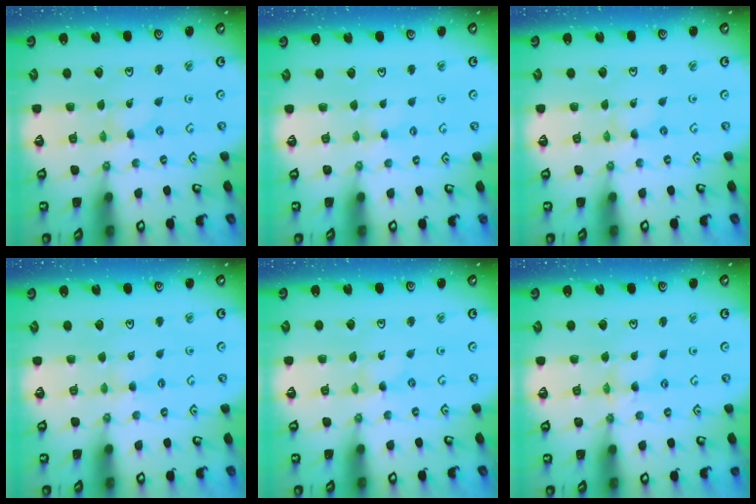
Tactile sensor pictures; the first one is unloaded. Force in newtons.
{"total": 0.6, "press": 0.6, "slide": 0.2}
{"total": 0.0}
{"total": 1.5, "press": 1.5, "slide": 0.3}
{"total": 0.0}
{"total": 2.0, "press": 2.0, "slide": 0.3}